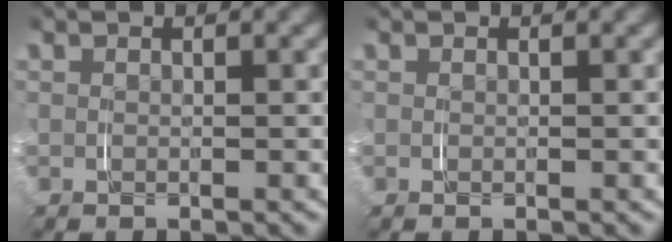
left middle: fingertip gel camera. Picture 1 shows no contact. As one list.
[{"total": 0.0}]